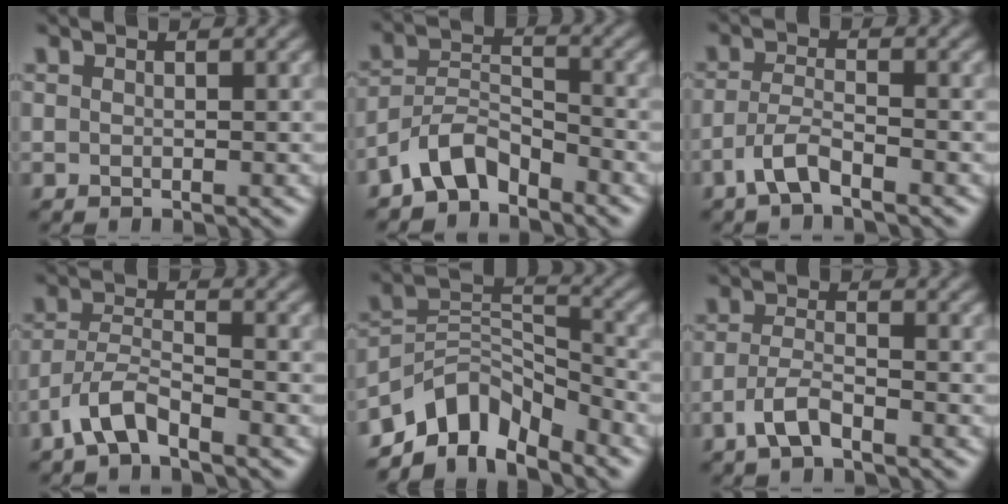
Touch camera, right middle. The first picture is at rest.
{"total": 4.6, "force": [-3.6, 2.0, 1.9], "torque": [-0.033, 0.007, -0.080]}
{"total": 2.9, "force": [-2.0, 0.7, 2.1], "torque": [-0.048, 0.005, -0.048]}
{"total": 3.9, "force": [-2.9, 1.1, 2.4], "torque": [-0.052, 0.006, -0.067]}
{"total": 7.2, "force": [-5.7, 3.3, 2.9], "torque": [-0.032, -0.002, -0.116]}
{"total": 2.7, "force": [-1.7, 0.8, 2.0], "torque": [-0.046, 0.004, -0.041]}